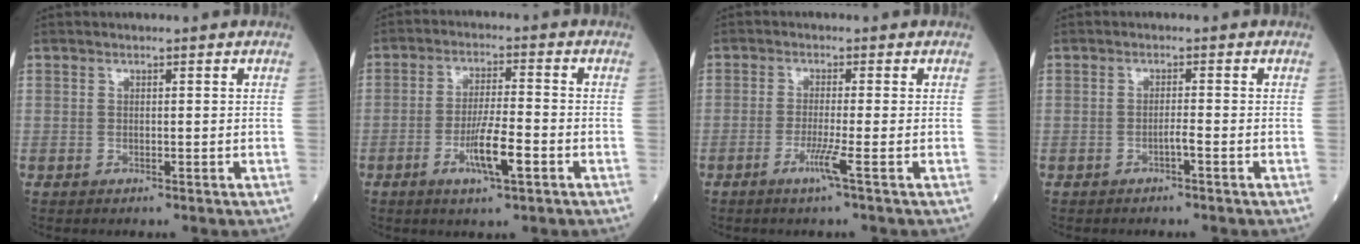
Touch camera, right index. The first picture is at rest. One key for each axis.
{"total": 6.9, "fx": -2.8, "fy": 0.7, "fz": 6.3, "tx": -0.114, "ty": -0.005, "tz": -0.050}
{"total": 3.1, "fx": -1.5, "fy": -0.9, "fz": 2.6, "tx": -0.056, "ty": -0.008, "tz": -0.034}
{"total": 1.2, "fx": -0.8, "fy": -0.2, "fz": 0.9, "tx": -0.016, "ty": 0.002, "tz": -0.015}